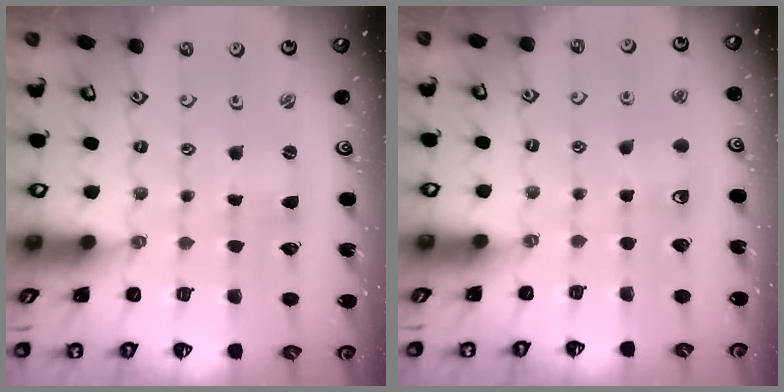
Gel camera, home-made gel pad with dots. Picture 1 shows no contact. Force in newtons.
{"total": 4.8, "press": 4.8, "slide": 0.7}